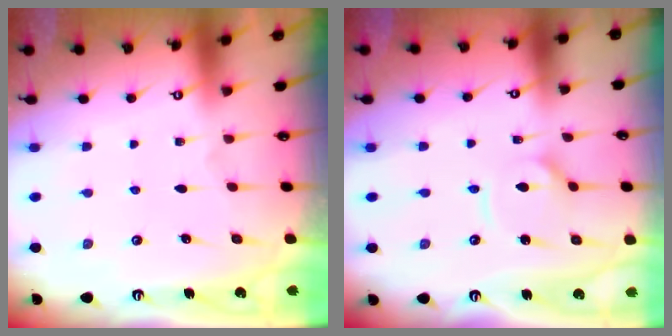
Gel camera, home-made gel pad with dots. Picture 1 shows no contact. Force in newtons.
{"total": 5.1, "press": 5.0, "slide": 0.9}